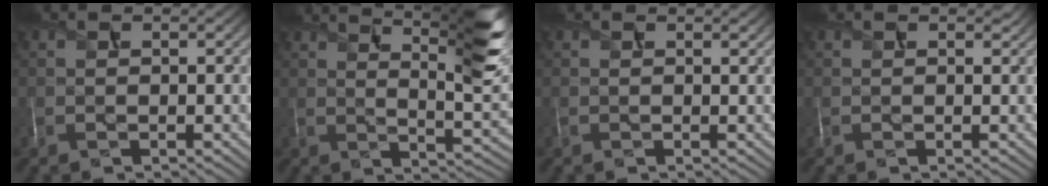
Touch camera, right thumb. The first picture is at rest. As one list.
[{"total": 11.5, "force": [7.0, 2.2, 8.9], "torque": [-0.128, 0.002, 0.104]}, {"total": 0.8, "force": [0.6, 0.3, 0.3], "torque": [-0.009, -0.004, 0.008]}, {"total": 0.9, "force": [0.7, 0.4, 0.3], "torque": [-0.008, -0.002, 0.010]}]